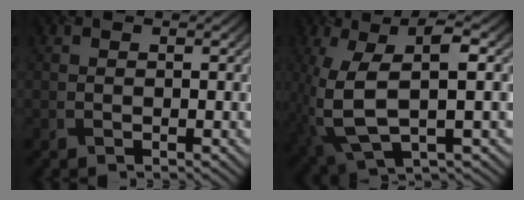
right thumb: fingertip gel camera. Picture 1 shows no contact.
{"total": 10.4, "force": [0.0, 4.0, 9.6], "torque": [-0.215, -0.005, 0.006]}